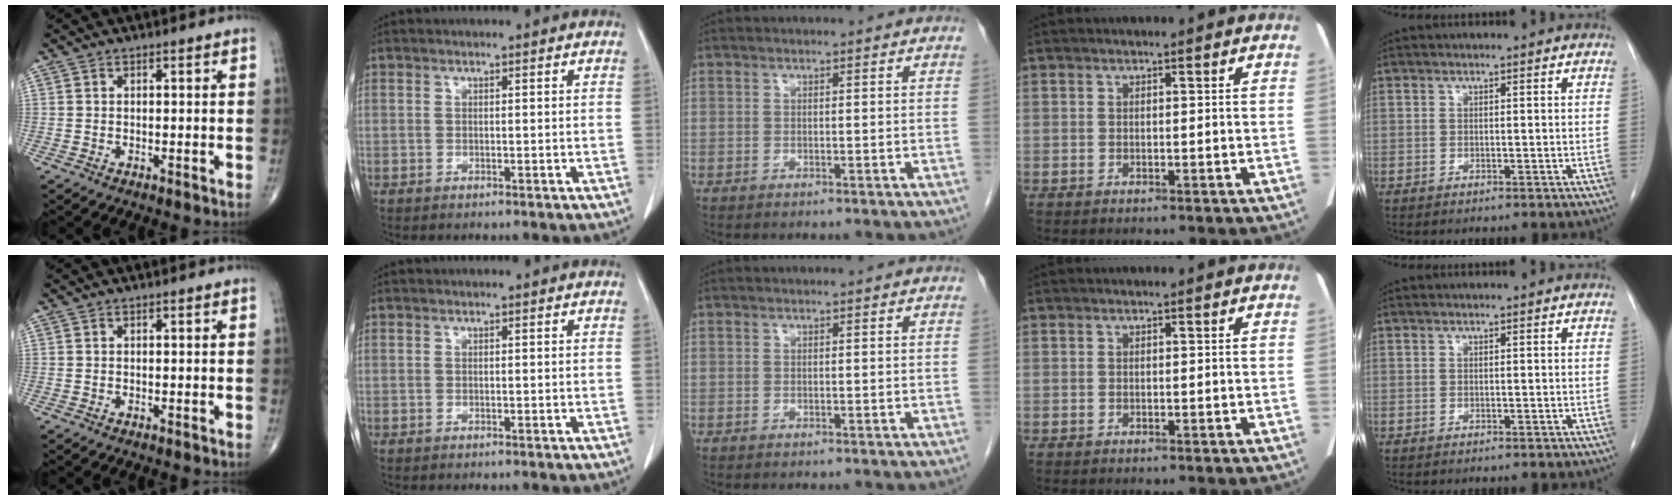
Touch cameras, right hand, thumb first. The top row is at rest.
{}